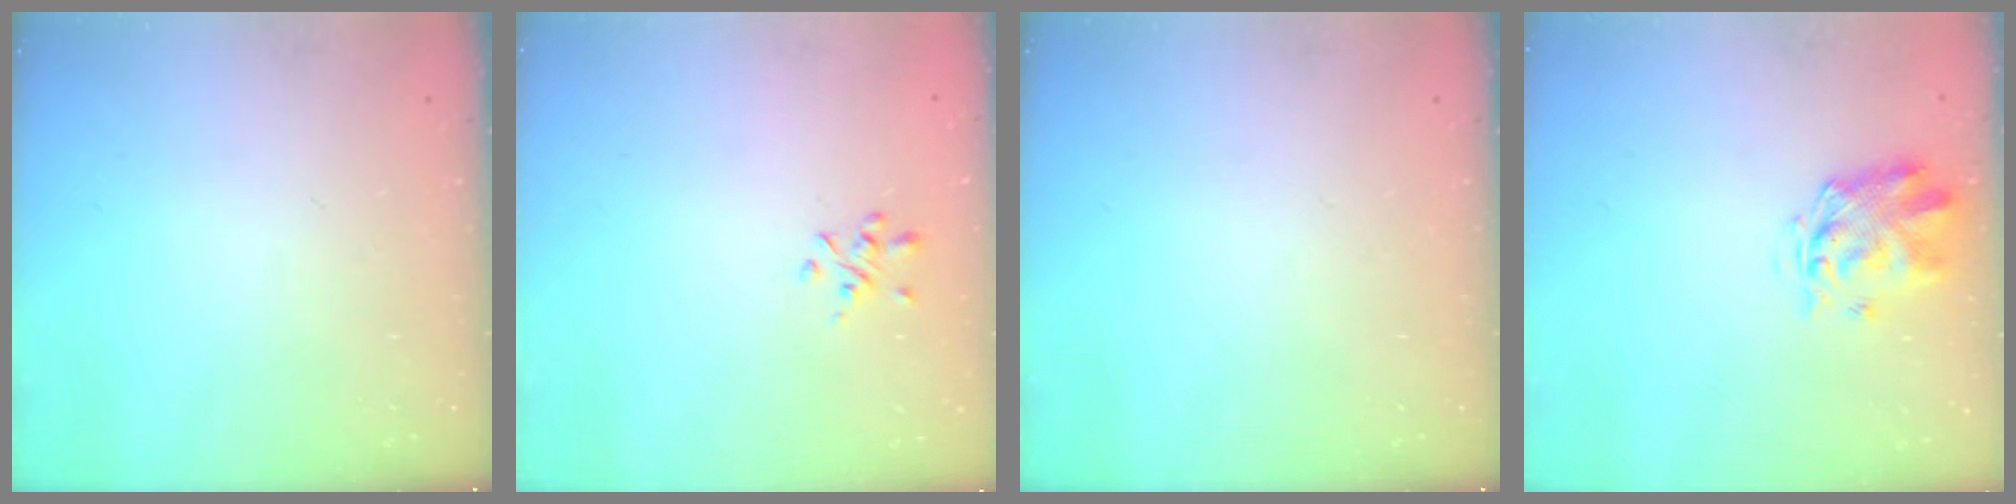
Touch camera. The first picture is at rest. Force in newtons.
{"total": 1.8, "press": 1.6, "slide": 0.7}
{"total": 0.0}
{"total": 4.0, "press": 3.9, "slide": 1.1}